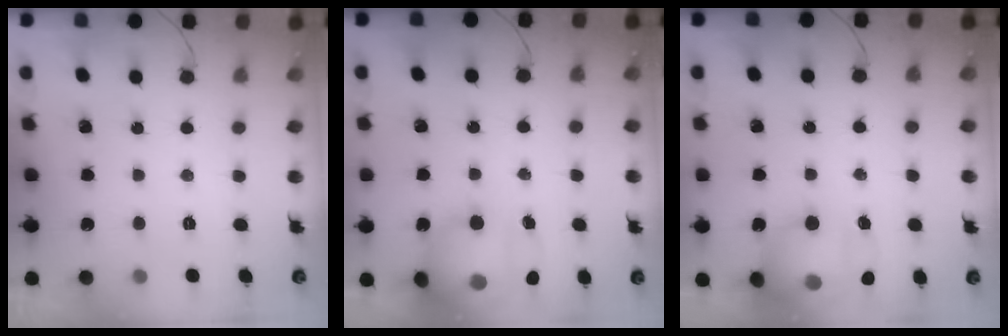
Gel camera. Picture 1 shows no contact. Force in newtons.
{"total": 19.2, "press": 18.9, "slide": 3.4}
{"total": 16.8, "press": 16.7, "slide": 2.4}